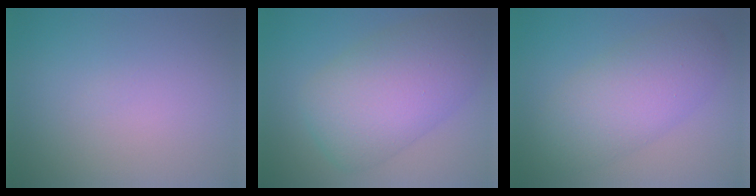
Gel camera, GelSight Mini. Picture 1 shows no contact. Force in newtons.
{"total": 8.7, "press": 8.6, "slide": 0.4}
{"total": 5.9, "press": 5.9, "slide": 0.1}